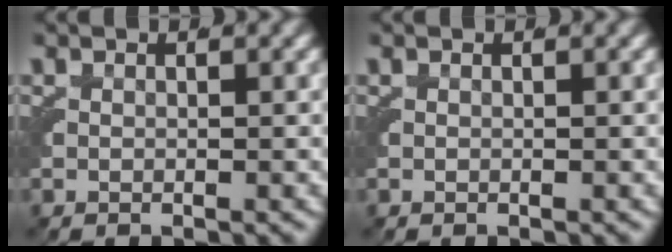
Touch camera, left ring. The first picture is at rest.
{"total": 0.0}